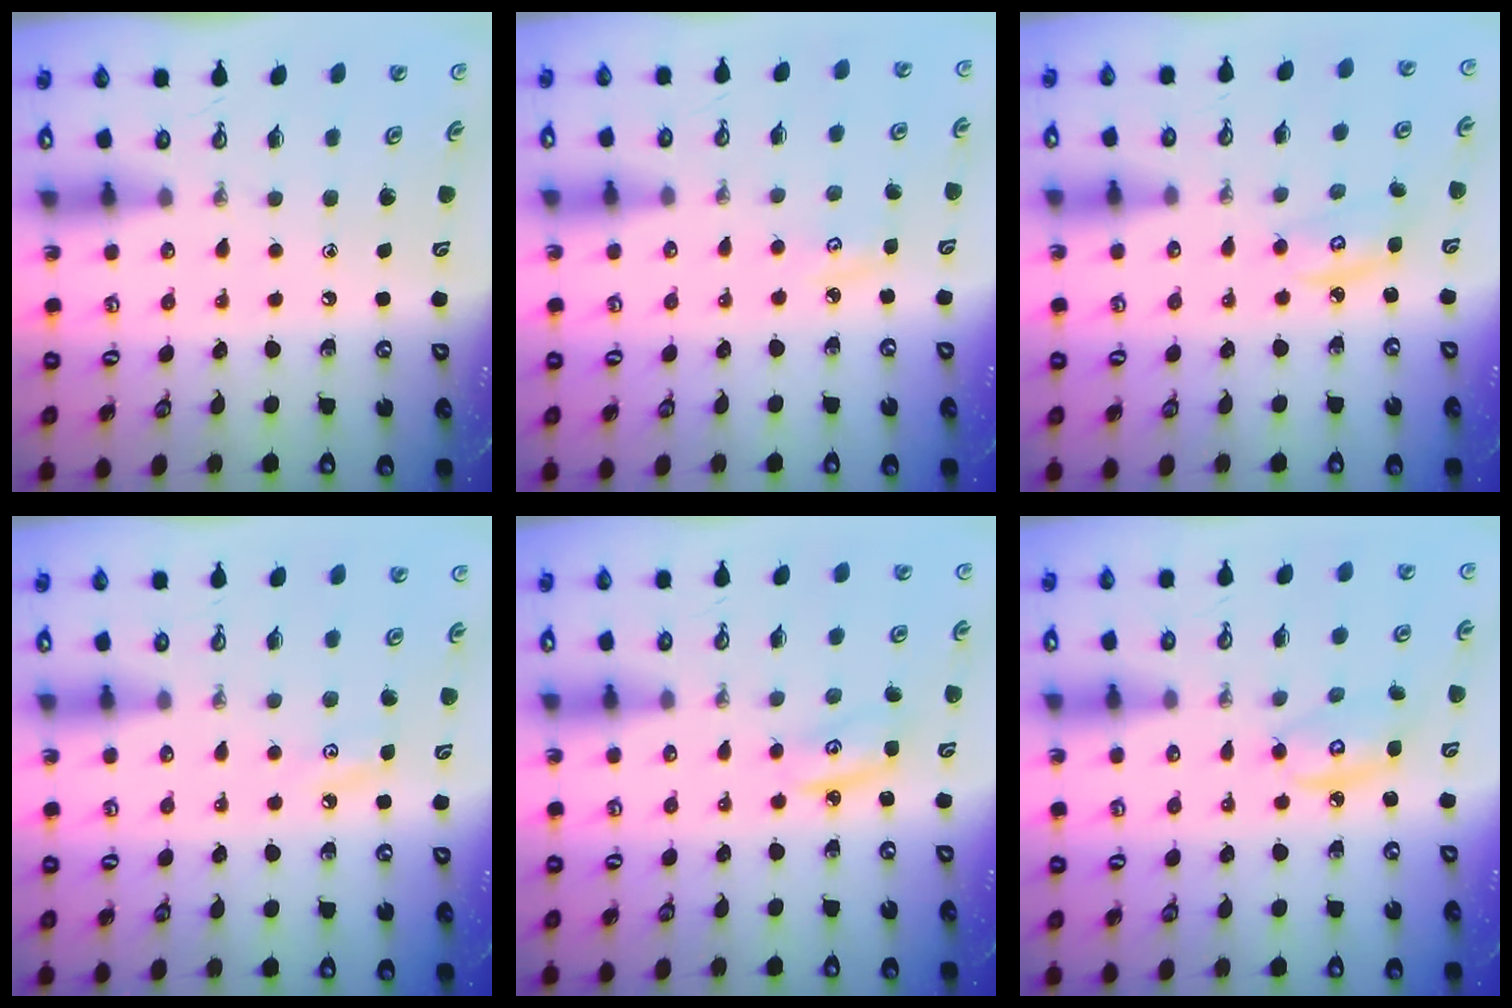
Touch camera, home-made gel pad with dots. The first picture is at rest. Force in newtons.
{"total": 3.6, "press": 3.6, "slide": 0.3}
{"total": 3.7, "press": 3.7, "slide": 0.4}
{"total": 4.1, "press": 4.0, "slide": 0.7}
{"total": 3.5, "press": 3.5, "slide": 0.2}
{"total": 6.9, "press": 6.9, "slide": 0.2}